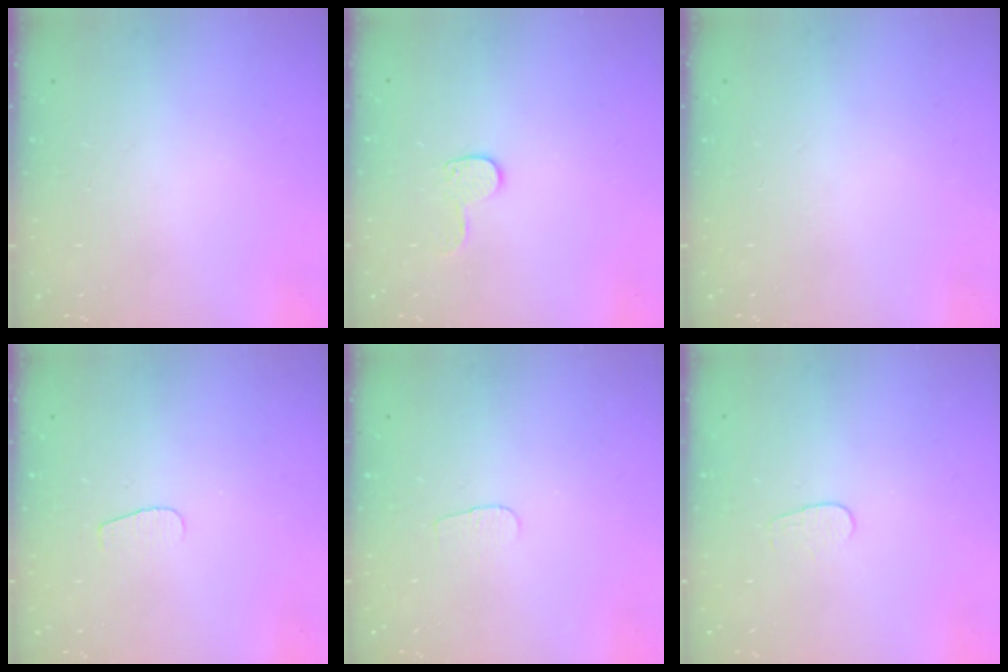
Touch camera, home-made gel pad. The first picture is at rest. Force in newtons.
{"total": 6.8, "press": 6.8, "slide": 0.3}
{"total": 0.0}
{"total": 3.5, "press": 3.5, "slide": 0.3}
{"total": 2.9, "press": 2.8, "slide": 0.3}
{"total": 4.0, "press": 4.0, "slide": 0.3}